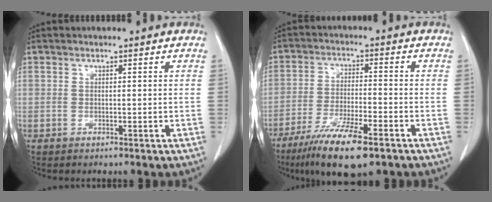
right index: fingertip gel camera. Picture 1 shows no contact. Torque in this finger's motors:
{"motor_torque": [0.39, -0.42, 0.69, 0.14]}